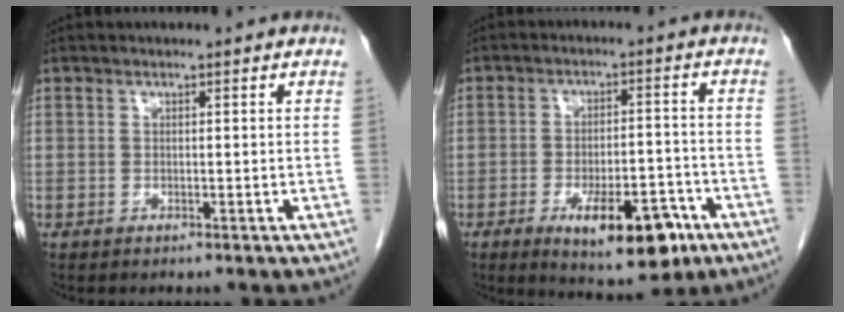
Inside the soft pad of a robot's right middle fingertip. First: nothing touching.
{"total": 11.4, "force": [-5.9, 4.0, 8.9], "torque": [-0.128, -0.003, -0.080]}